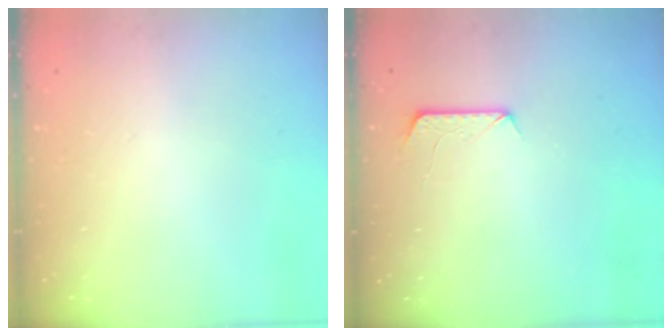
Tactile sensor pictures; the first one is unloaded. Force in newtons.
{"total": 8.1, "press": 8.0, "slide": 0.7}